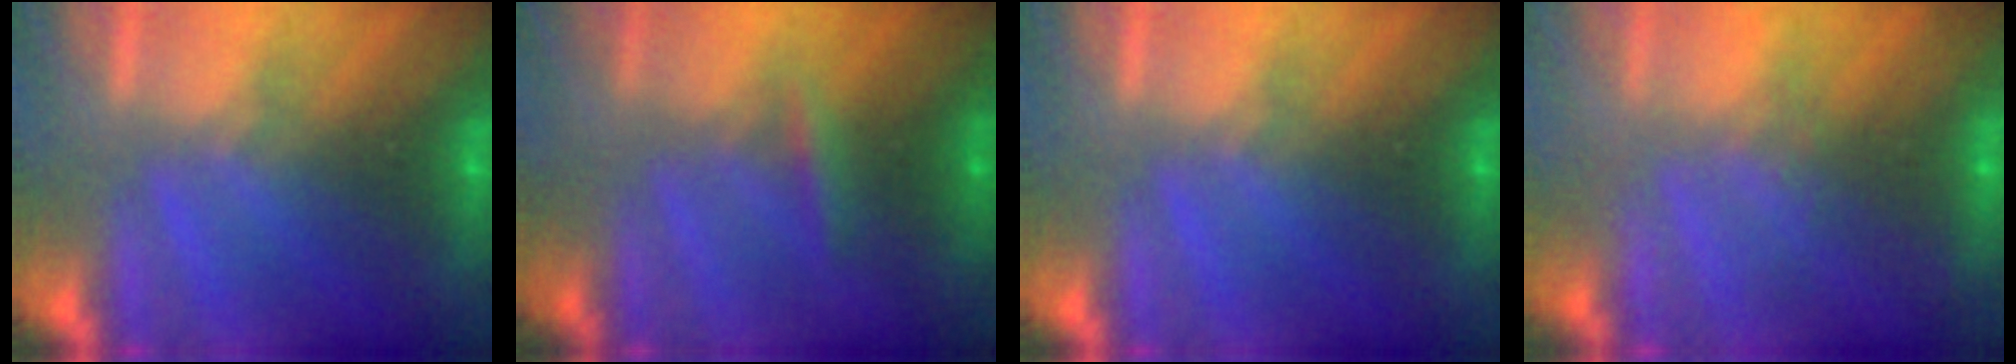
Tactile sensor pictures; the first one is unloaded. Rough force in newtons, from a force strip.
{"total": 2.4}
{"total": 0.0}
{"total": 2.3}